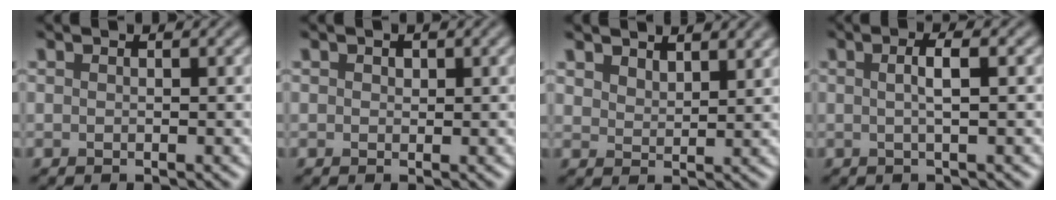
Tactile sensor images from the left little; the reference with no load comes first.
{"total": 0.7, "force": [0.3, 0.5, 0.3], "torque": [-0.005, 0.000, 0.002]}
{"total": 3.3, "force": [2.5, 1.3, 1.6], "torque": [-0.040, 0.001, 0.041]}
{"total": 2.1, "force": [0.2, 0.4, 2.0], "torque": [-0.024, 0.001, -0.003]}